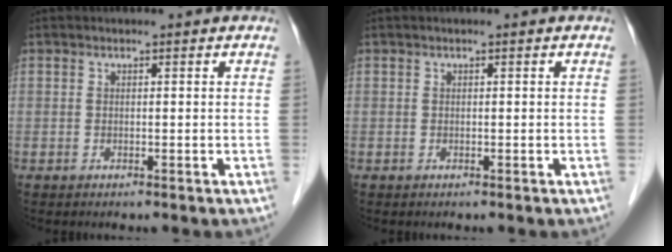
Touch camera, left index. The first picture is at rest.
{"total": 0.0}